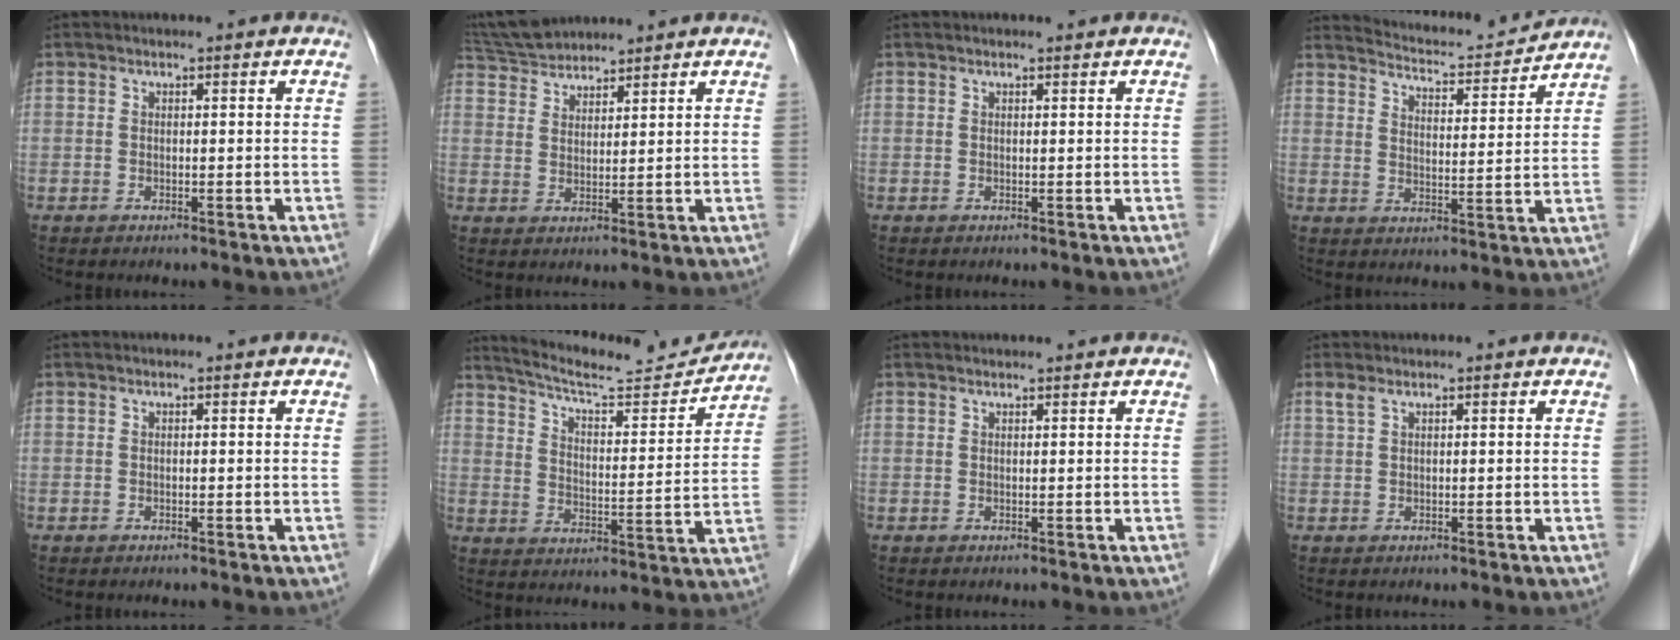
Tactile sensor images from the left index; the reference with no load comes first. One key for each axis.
{"total": 6.9, "fx": 6.7, "fy": 1.1, "fz": 1.4, "tx": -0.036, "ty": 0.029, "tz": 0.130}
{"total": 0.0}
{"total": 9.8, "fx": 9.8, "fy": 0.2, "fz": 1.0, "tx": -0.029, "ty": -0.001, "tz": 0.146}
{"total": 0.0}
{"total": 14.7, "fx": 14.3, "fy": 0.6, "fz": 3.4, "tx": -0.064, "ty": -0.016, "tz": 0.213}
{"total": 1.2, "fx": 1.2, "fy": 0.0, "fz": 0.2, "tx": -0.005, "ty": 0.009, "tz": 0.021}
{"total": 1.0, "fx": 0.7, "fy": 0.3, "fz": 0.7, "tx": -0.021, "ty": 0.013, "tz": 0.018}